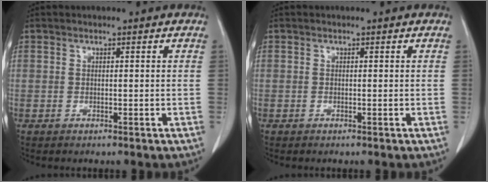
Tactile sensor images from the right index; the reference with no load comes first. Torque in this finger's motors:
{"motor_torque": [-0.10, 0.08, -0.06, 0.00]}